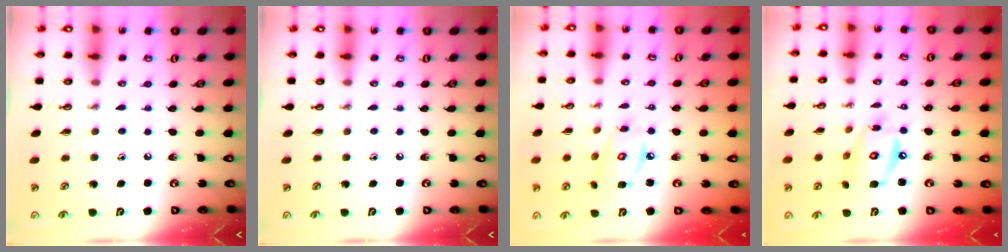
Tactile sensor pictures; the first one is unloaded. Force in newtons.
{"total": 0.0}
{"total": 8.1, "press": 8.0, "slide": 0.6}
{"total": 12.8, "press": 12.8, "slide": 1.1}